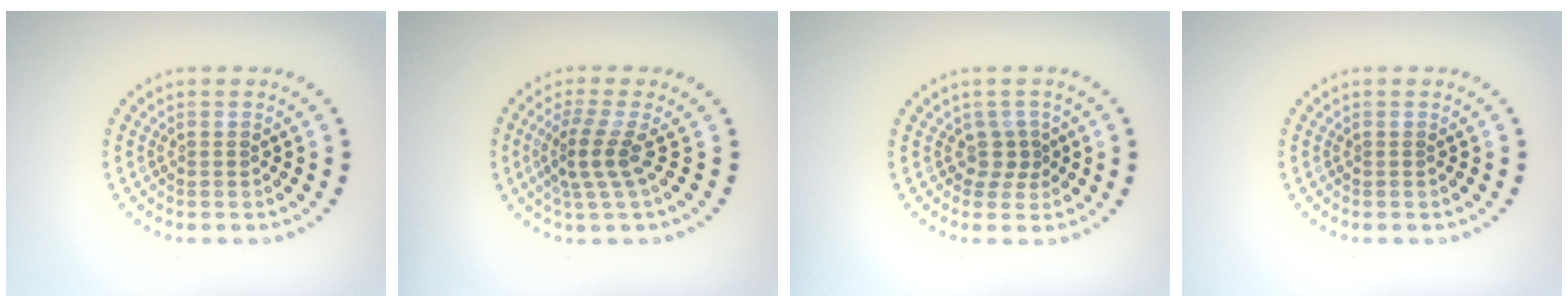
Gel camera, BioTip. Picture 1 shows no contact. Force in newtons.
{"total": 3.0, "press": 2.0, "slide": 2.2}
{"total": 1.7, "press": 1.1, "slide": 1.3}
{"total": 0.0}